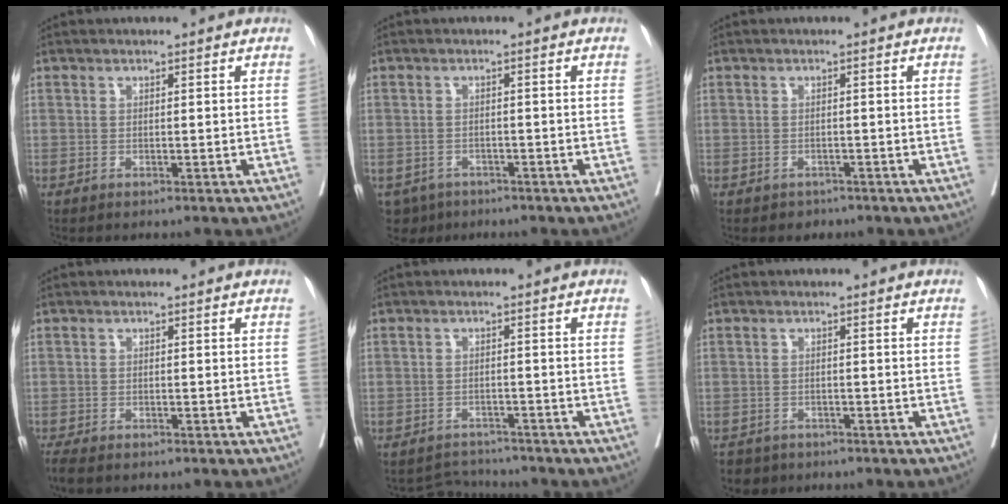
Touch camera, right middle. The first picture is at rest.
{"total": 5.1, "force": [-3.8, 3.4, 0.8], "torque": [-0.013, -0.002, -0.058]}
{"total": 2.3, "force": [-1.7, 1.4, 0.1], "torque": [-0.010, 0.000, -0.029]}
{"total": 3.5, "force": [-2.9, 0.8, 1.7], "torque": [-0.039, -0.013, -0.049]}
{"total": 3.7, "force": [-3.5, 0.4, -1.0], "torque": [0.014, 0.000, -0.055]}
{"total": 3.5, "force": [-2.9, 2.0, 0.1], "torque": [-0.005, 0.001, -0.047]}